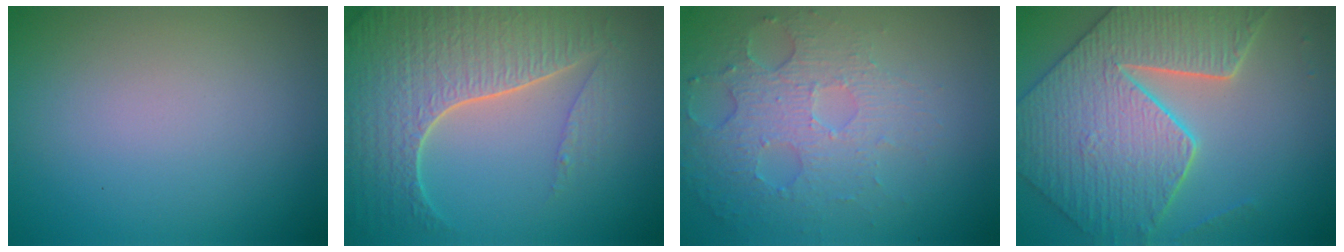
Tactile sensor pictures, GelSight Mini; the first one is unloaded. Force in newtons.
{"total": 7.3, "press": 5.3, "slide": 5.0}
{"total": 5.0, "press": 3.5, "slide": 3.7}
{"total": 8.2, "press": 6.8, "slide": 4.5}